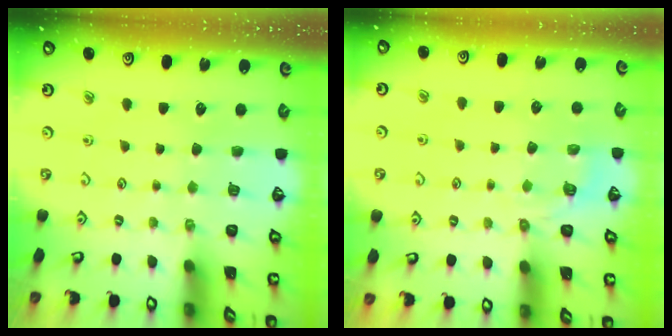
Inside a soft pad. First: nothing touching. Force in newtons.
{"total": 4.3, "press": 3.8, "slide": 2.0}